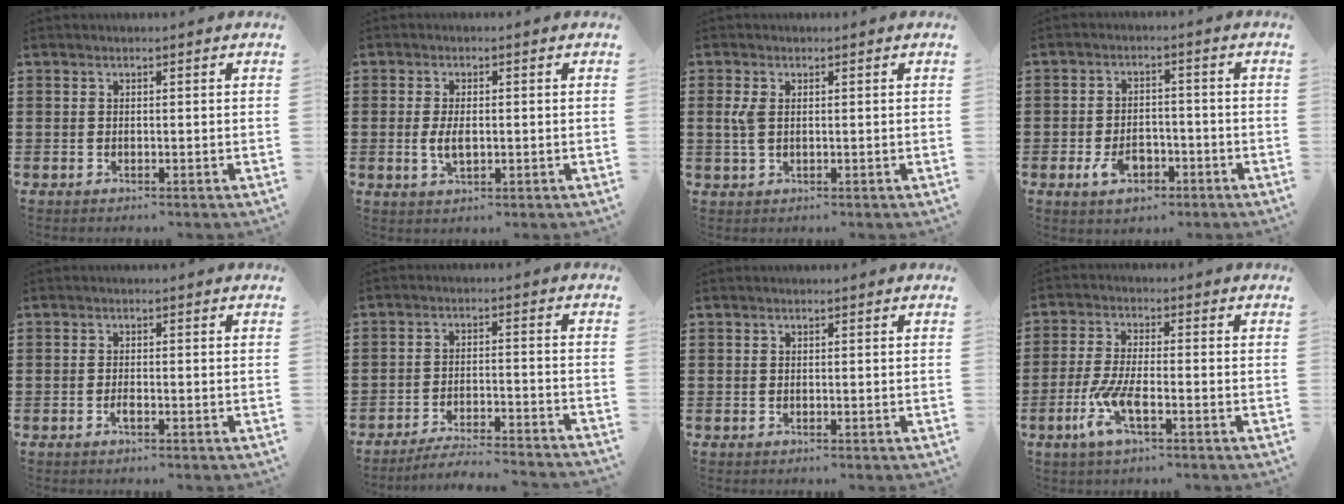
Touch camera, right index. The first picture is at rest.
{"total": 3.3, "force": [-0.1, 1.6, 2.8], "torque": [-0.063, 0.002, -0.004]}
{"total": 3.1, "force": [0.5, 1.7, 2.5], "torque": [-0.069, 0.003, 0.002]}
{"total": 4.9, "force": [-2.1, 3.0, 3.1], "torque": [-0.065, 0.004, -0.040]}
{"total": 1.2, "force": [-0.6, 0.2, 1.0], "torque": [-0.029, -0.007, -0.012]}
{"total": 4.8, "force": [-4.7, -0.1, 1.2], "torque": [-0.030, -0.007, -0.094]}
{"total": 0.0}
{"total": 6.4, "force": [-2.7, 1.6, 5.6], "torque": [-0.141, -0.019, -0.055]}